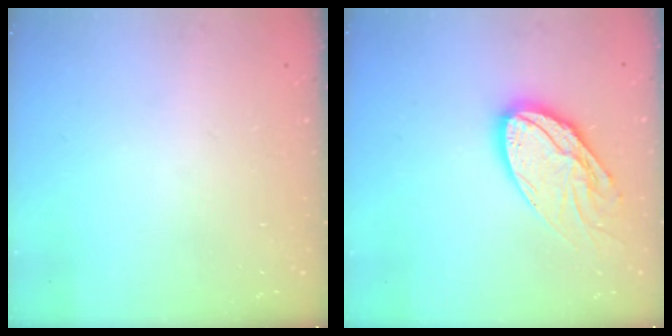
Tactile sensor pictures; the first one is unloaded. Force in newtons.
{"total": 16.4, "press": 16.3, "slide": 1.4}